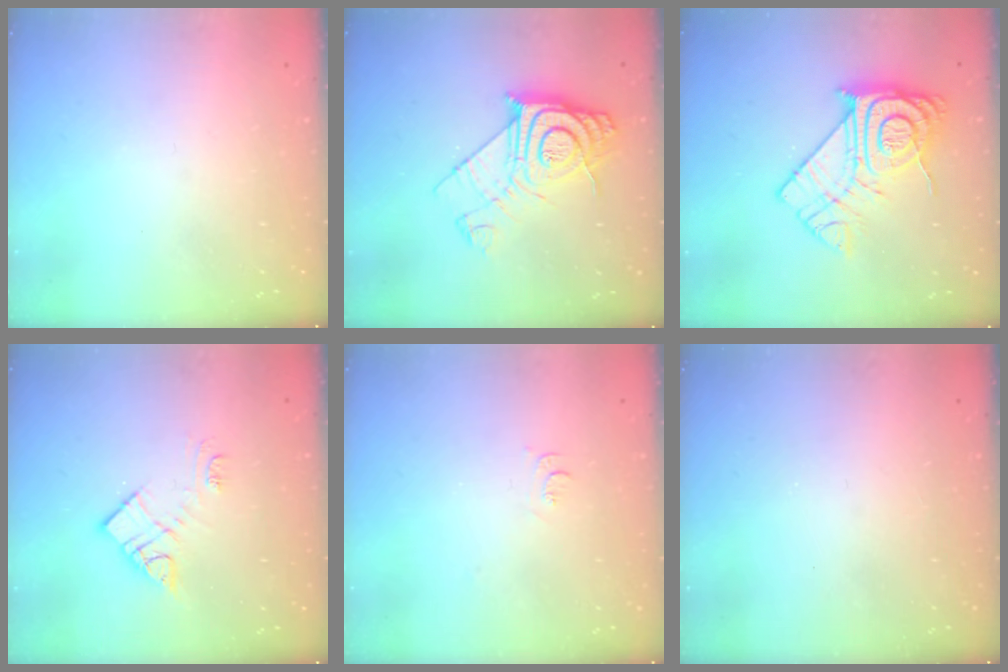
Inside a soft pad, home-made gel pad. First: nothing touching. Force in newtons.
{"total": 14.6, "press": 14.5, "slide": 1.2}
{"total": 16.7, "press": 16.6, "slide": 1.2}
{"total": 11.8, "press": 11.8, "slide": 0.6}
{"total": 4.2, "press": 4.1, "slide": 0.7}
{"total": 1.6, "press": 1.6, "slide": 0.2}